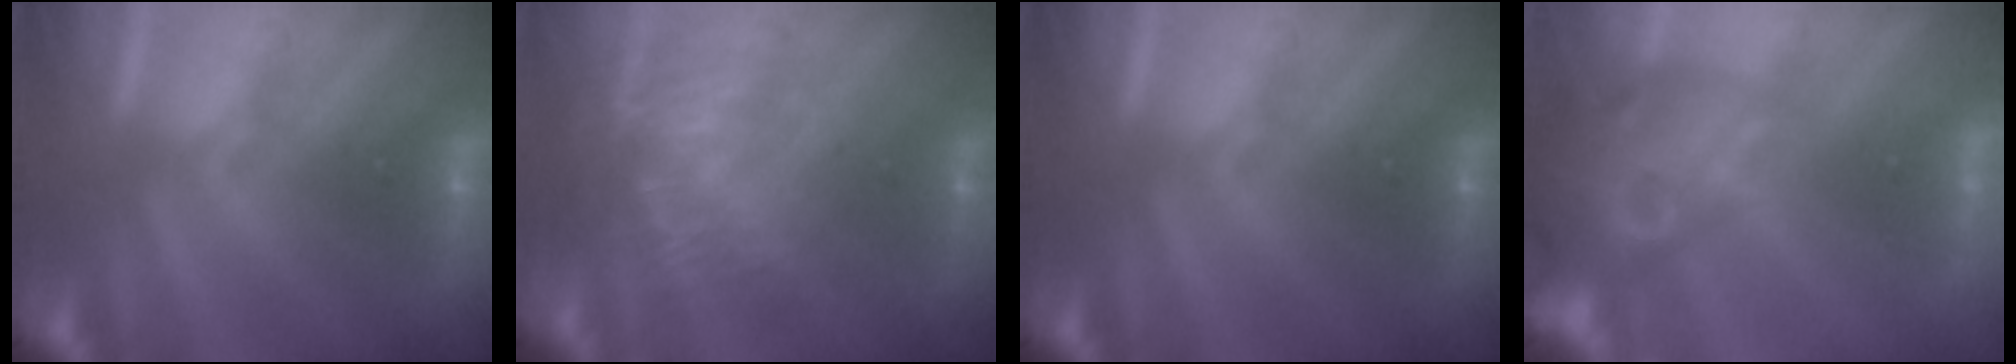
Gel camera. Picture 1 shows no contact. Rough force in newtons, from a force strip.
{"total": 7.4}
{"total": 0.0}
{"total": 7.8}